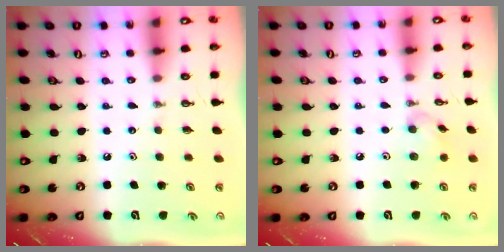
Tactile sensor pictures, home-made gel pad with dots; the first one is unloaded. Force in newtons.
{"total": 5.9, "press": 5.8, "slide": 1.2}